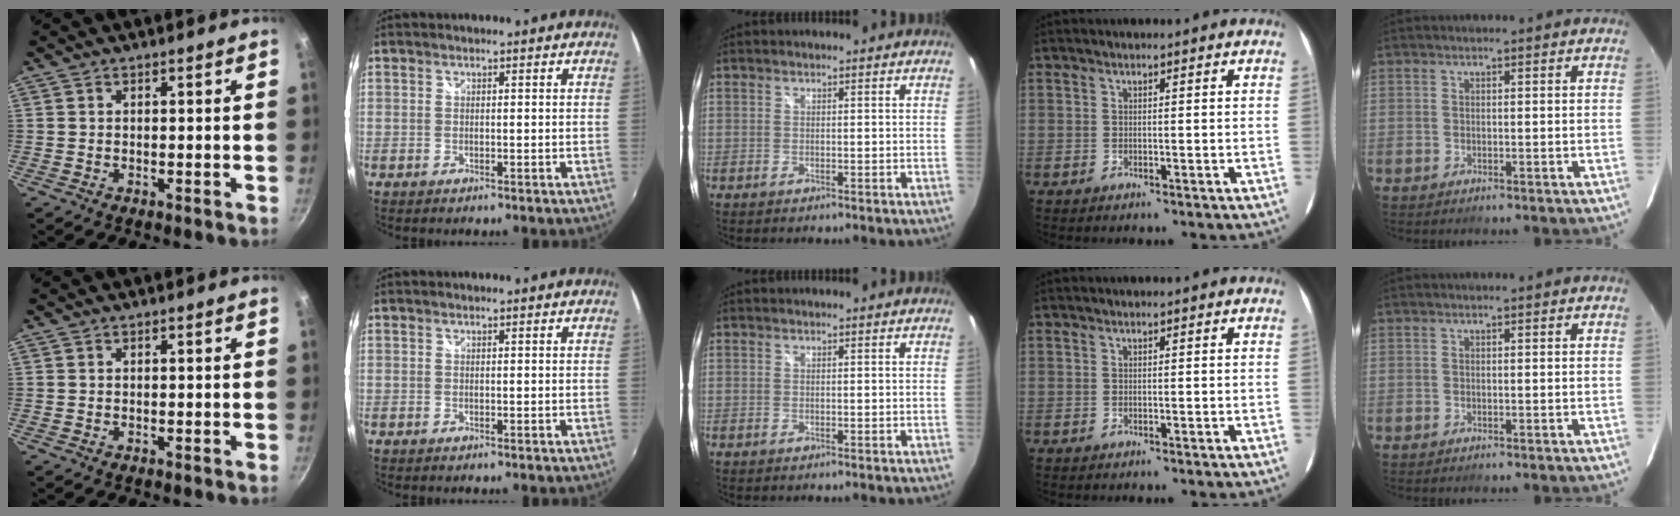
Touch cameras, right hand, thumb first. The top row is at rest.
{}